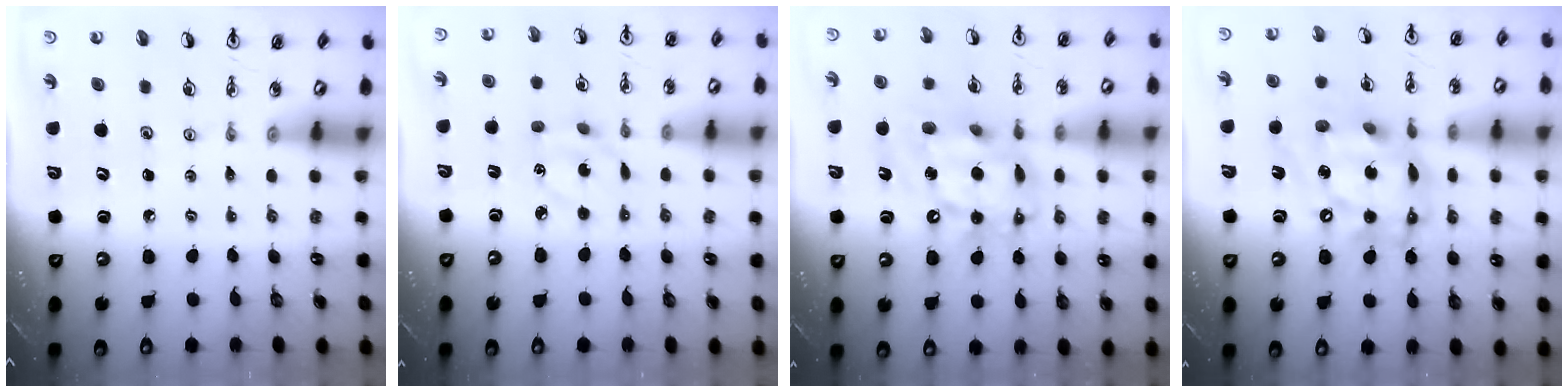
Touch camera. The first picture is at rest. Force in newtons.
{"total": 4.9, "press": 4.8, "slide": 0.5}
{"total": 16.3, "press": 16.2, "slide": 1.2}
{"total": 20.2, "press": 20.1, "slide": 1.8}